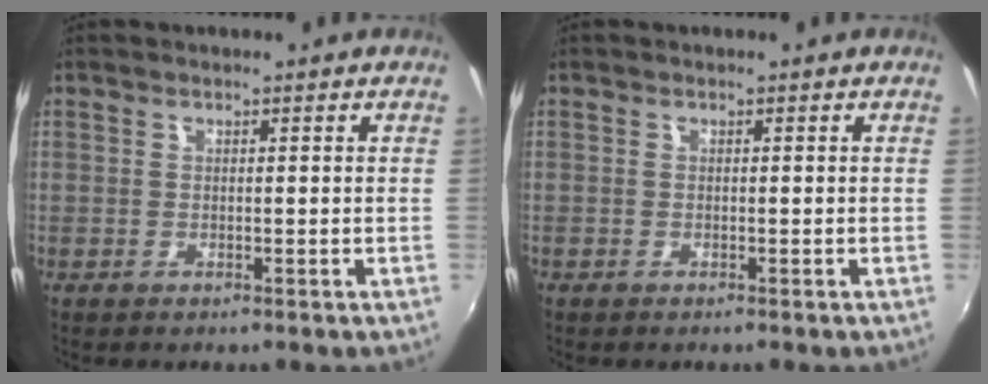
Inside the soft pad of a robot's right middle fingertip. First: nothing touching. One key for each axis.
{"total": 0.0}